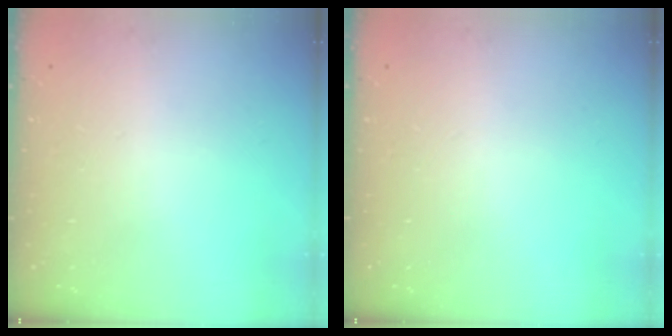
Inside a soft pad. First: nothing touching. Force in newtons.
{"total": 0.0}